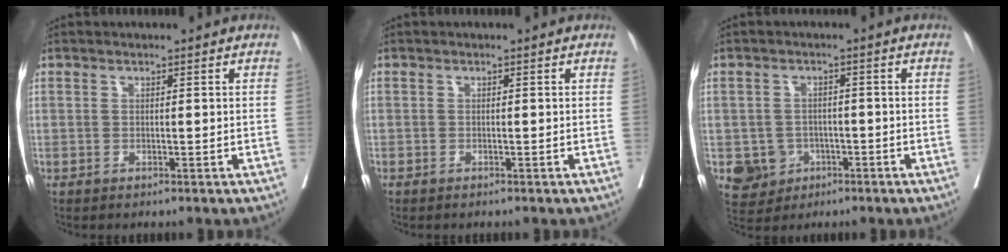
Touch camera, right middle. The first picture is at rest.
{"total": 0.5, "force": [-0.3, 0.4, -0.1], "torque": [-0.003, 0.005, -0.006]}
{"total": 5.1, "force": [-1.9, 4.7, 0.9], "torque": [-0.007, 0.008, -0.023]}